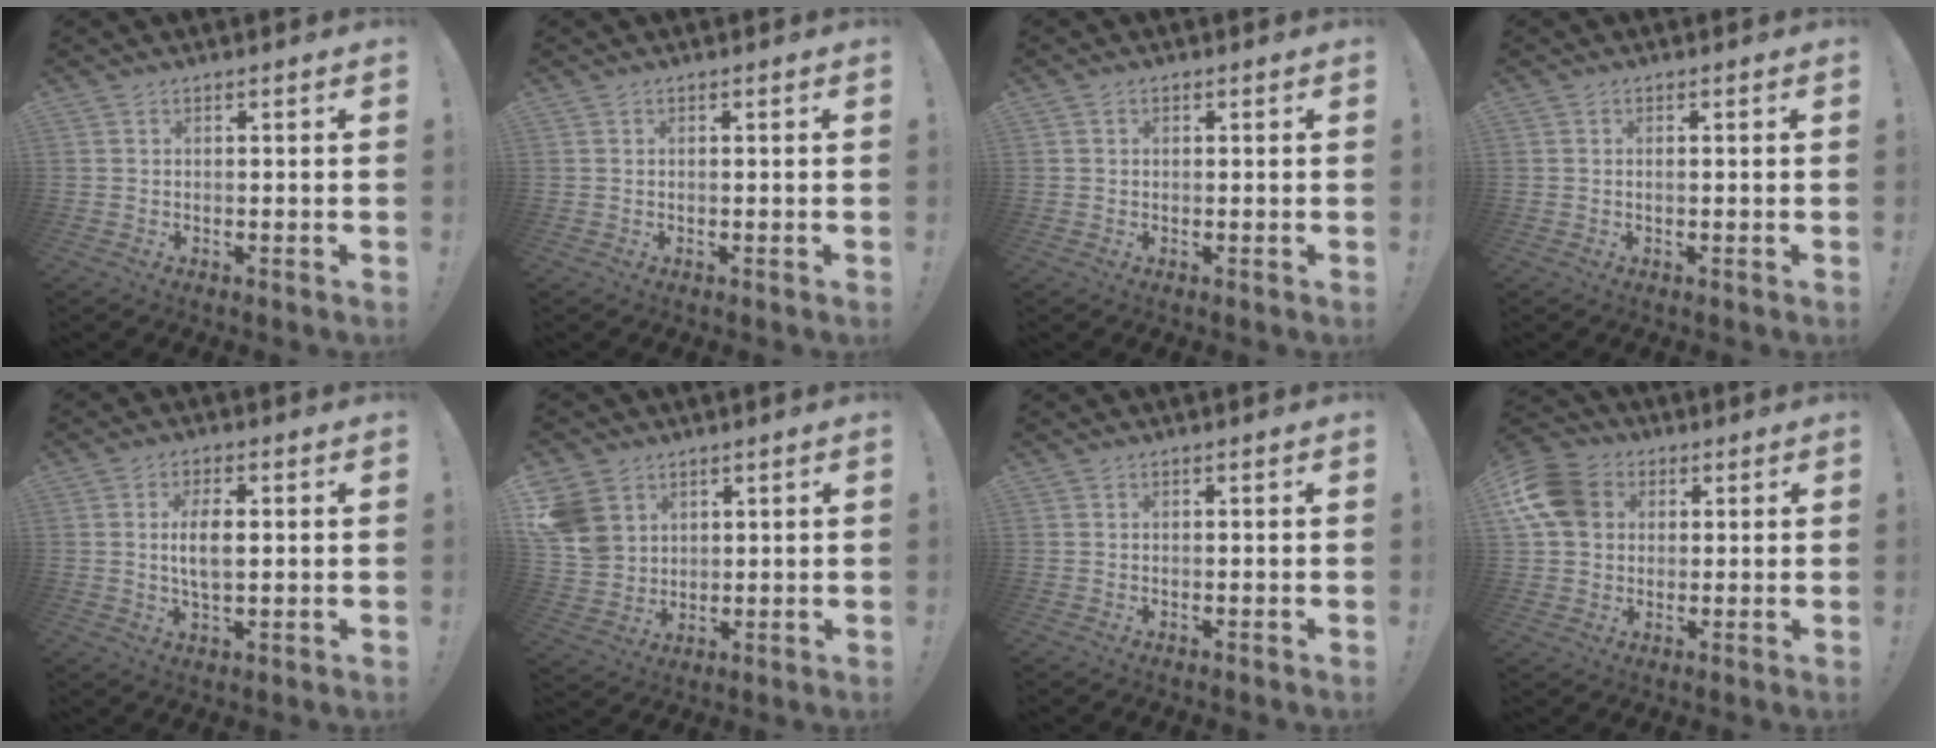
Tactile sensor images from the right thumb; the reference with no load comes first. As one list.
[{"total": 0.0}, {"total": 0.7, "force": [0.1, 0.6, 0.3], "torque": [0.004, -0.001, 0.001]}, {"total": 0.5, "force": [0.0, 0.1, 0.5], "torque": [-0.004, -0.003, -0.001]}, {"total": 6.6, "force": [0.8, 3.1, 5.8], "torque": [-0.102, -0.004, 0.005]}, {"total": 9.9, "force": [4.7, 8.0, 3.5], "torque": [-0.074, -0.021, 0.098]}, {"total": 0.0}, {"total": 12.9, "force": [3.1, 10.3, 7.1], "torque": [-0.126, 0.001, 0.063]}]